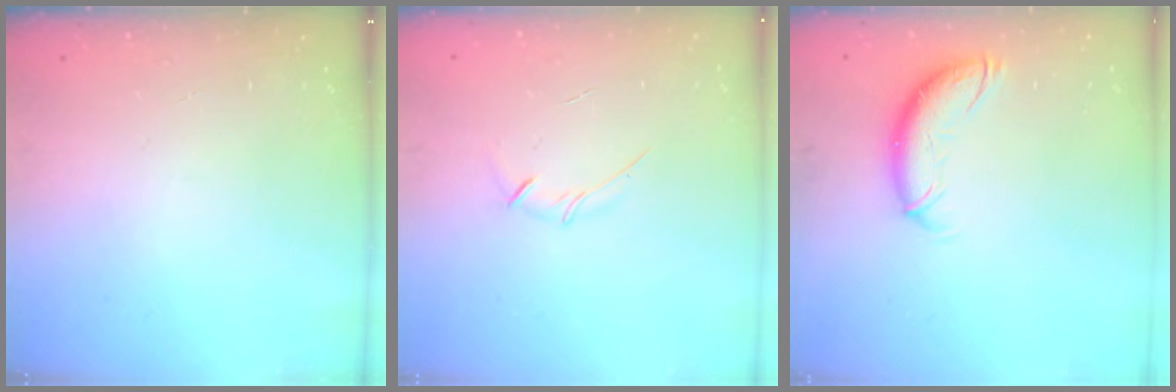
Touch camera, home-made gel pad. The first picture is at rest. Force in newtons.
{"total": 3.5, "press": 3.4, "slide": 0.8}
{"total": 10.7, "press": 10.6, "slide": 1.5}